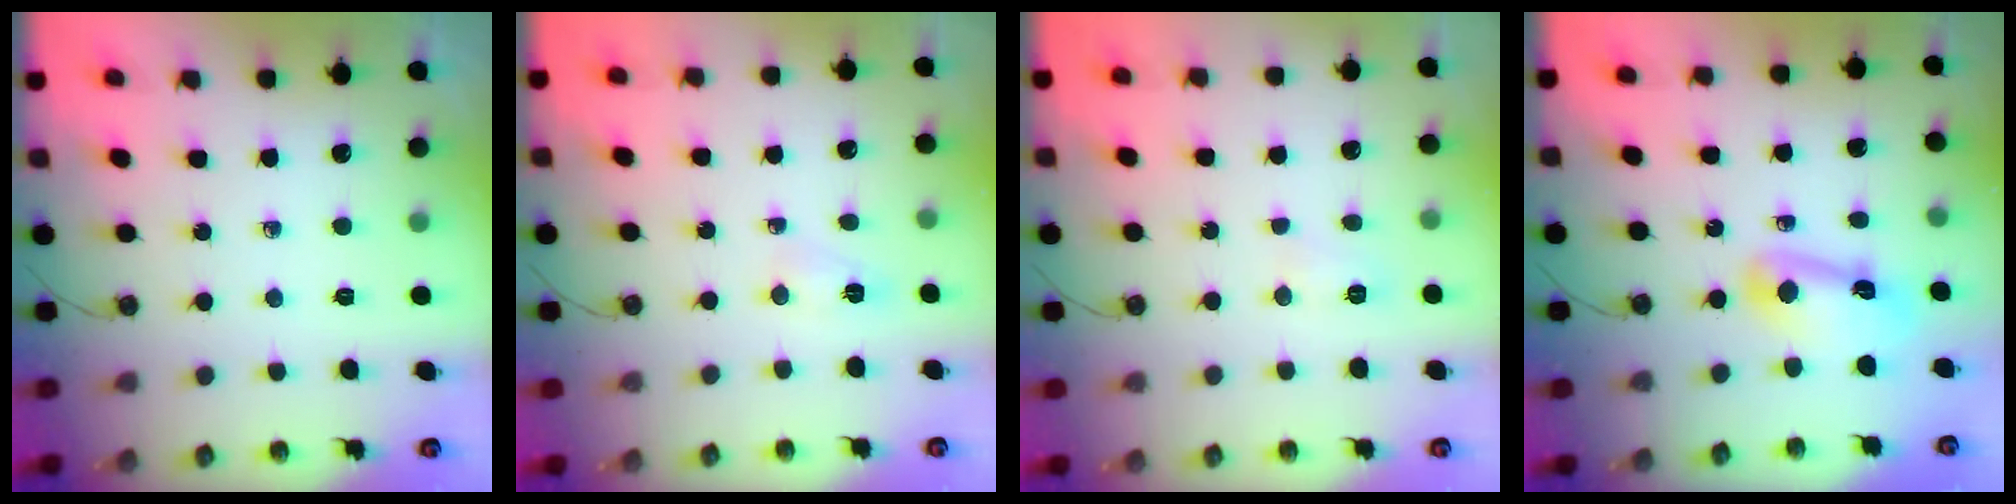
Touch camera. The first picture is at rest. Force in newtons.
{"total": 2.7, "press": 2.5, "slide": 1.1}
{"total": 5.1, "press": 5.0, "slide": 1.1}
{"total": 12.5, "press": 10.2, "slide": 7.3}